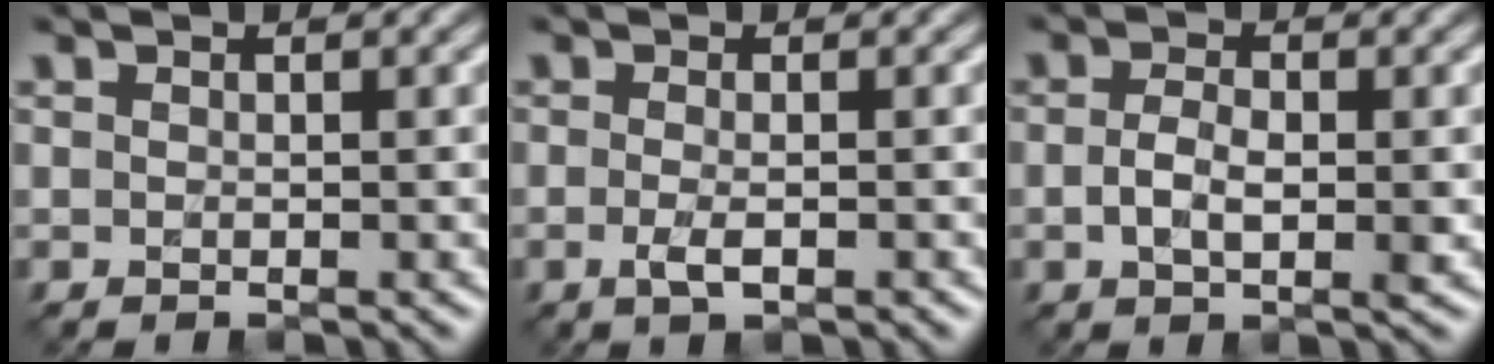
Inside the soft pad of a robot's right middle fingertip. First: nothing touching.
{"total": 1.7, "force": [-0.8, 0.4, 1.4], "torque": [-0.030, -0.010, -0.015]}
{"total": 2.4, "force": [-0.6, 1.1, 2.0], "torque": [-0.040, -0.008, -0.012]}